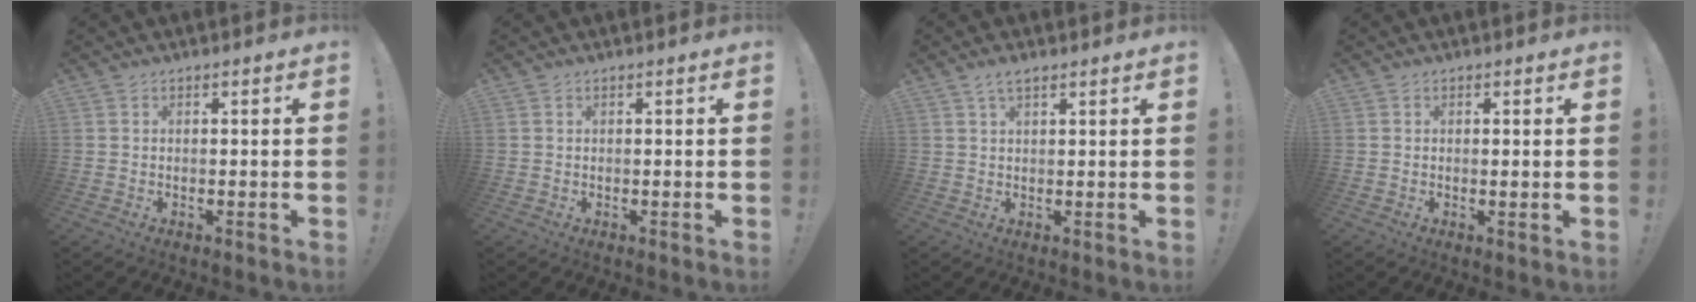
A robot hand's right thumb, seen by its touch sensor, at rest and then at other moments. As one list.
[{"total": 0.0}, {"total": 3.3, "force": [2.2, 1.1, 2.2], "torque": [-0.039, -0.006, 0.039]}, {"total": 0.9, "force": [0.4, 0.0, 0.9], "torque": [-0.003, -0.005, 0.003]}]